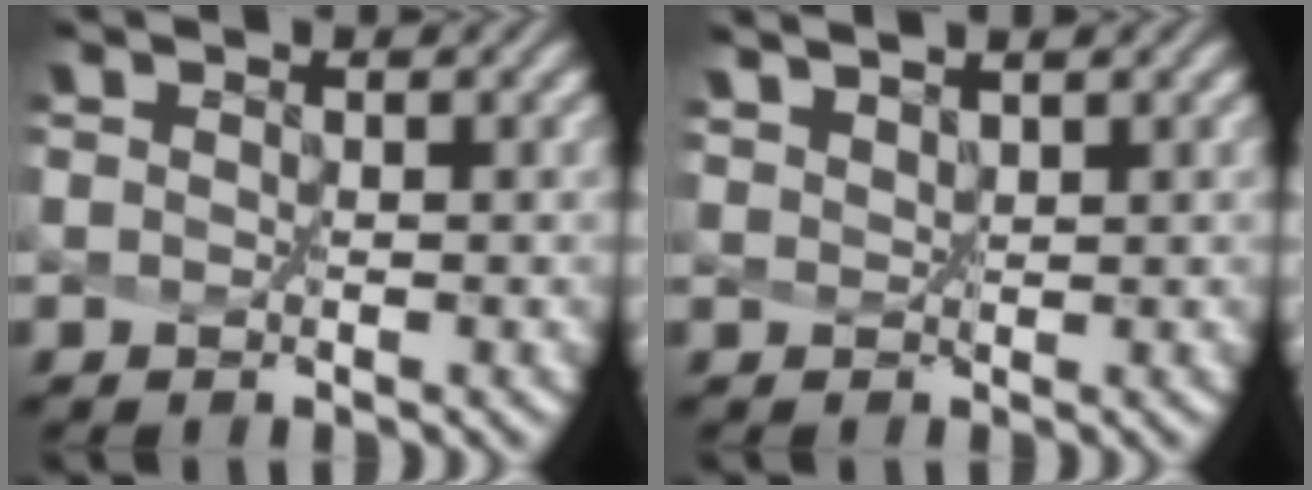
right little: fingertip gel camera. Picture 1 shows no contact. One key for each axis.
{"total": 1.7, "fx": 1.7, "fy": 0.0, "fz": 0.2, "tx": -0.017, "ty": 0.004, "tz": 0.034}